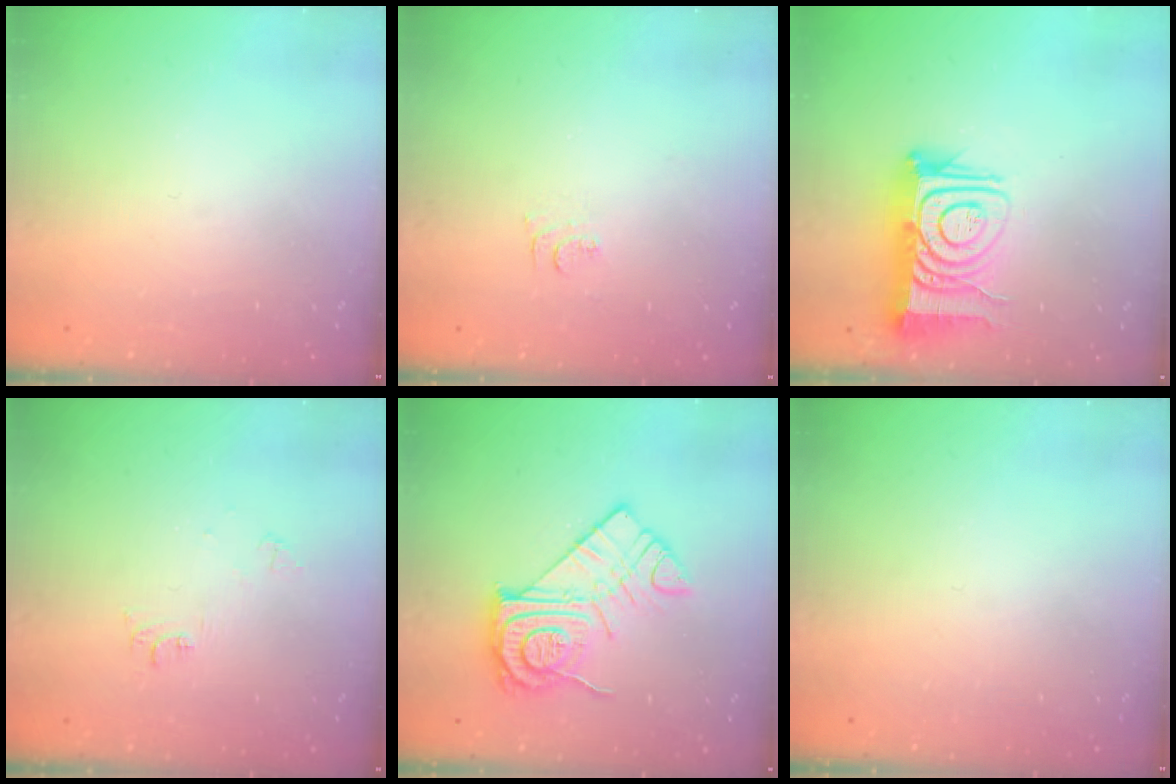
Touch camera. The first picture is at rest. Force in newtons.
{"total": 4.5, "press": 4.5, "slide": 0.7}
{"total": 15.9, "press": 15.8, "slide": 1.6}
{"total": 6.3, "press": 6.3, "slide": 0.7}
{"total": 14.9, "press": 14.8, "slide": 1.2}
{"total": 0.0}